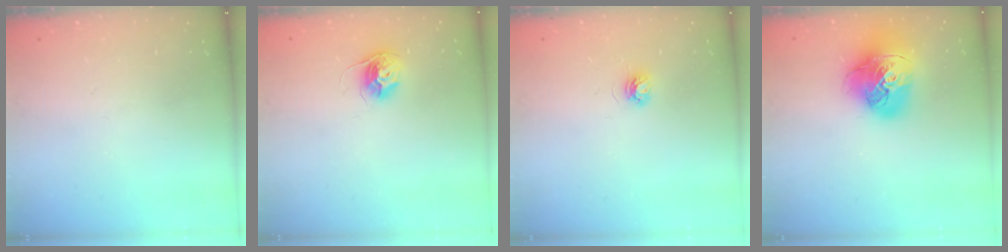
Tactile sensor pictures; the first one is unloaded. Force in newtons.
{"total": 10.0, "press": 10.0, "slide": 0.6}
{"total": 3.4, "press": 3.4, "slide": 0.4}
{"total": 18.2, "press": 18.0, "slide": 2.2}